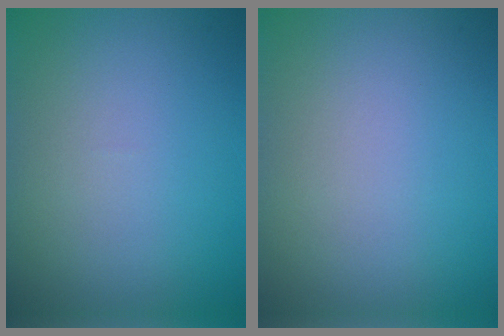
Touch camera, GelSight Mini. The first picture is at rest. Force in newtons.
{"total": 0.0}